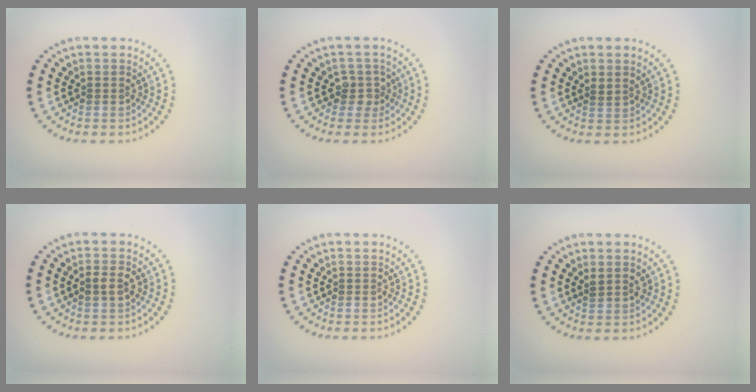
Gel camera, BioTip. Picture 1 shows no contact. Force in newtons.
{"total": 1.8, "press": 1.4, "slide": 1.2}
{"total": 0.6, "press": 0.3, "slide": 0.5}
{"total": 1.6, "press": 1.6, "slide": 0.2}
{"total": 0.0}
{"total": 1.1, "press": 1.0, "slide": 0.4}